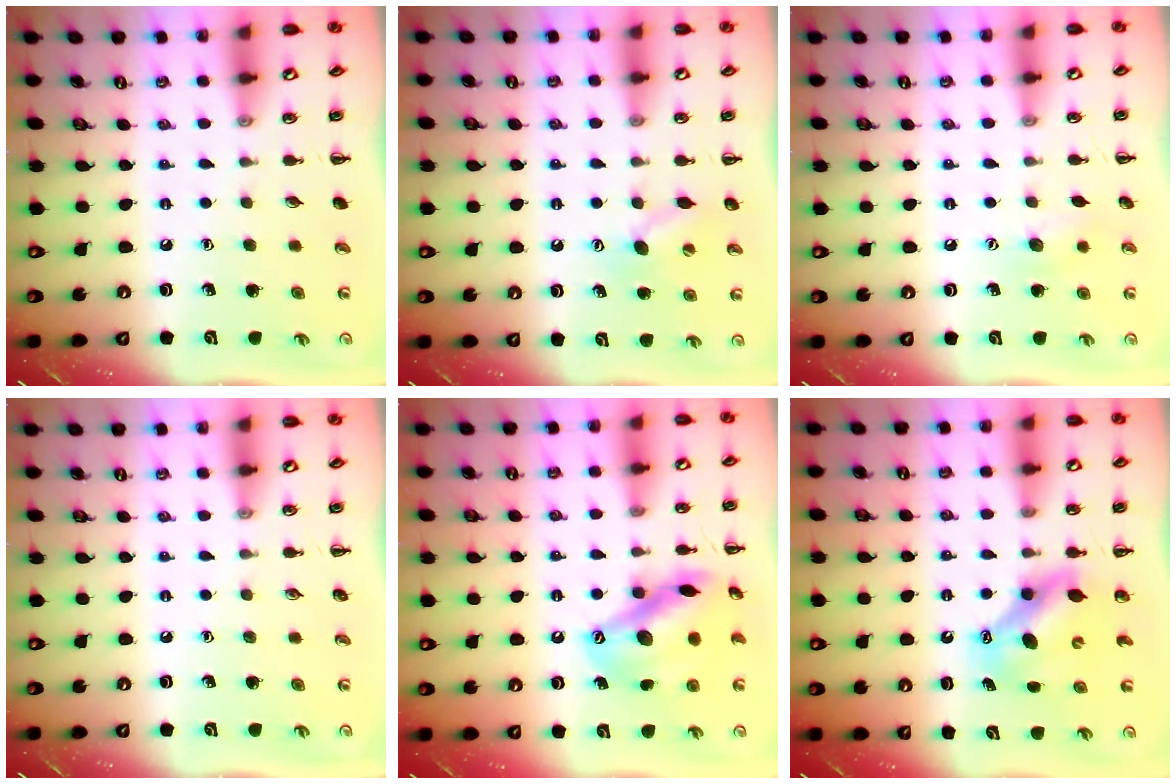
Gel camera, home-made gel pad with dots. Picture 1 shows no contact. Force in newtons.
{"total": 7.7, "press": 7.5, "slide": 1.7}
{"total": 6.6, "press": 6.5, "slide": 1.1}
{"total": 0.0}
{"total": 16.1, "press": 16.1, "slide": 1.3}
{"total": 7.4, "press": 7.2, "slide": 1.5}